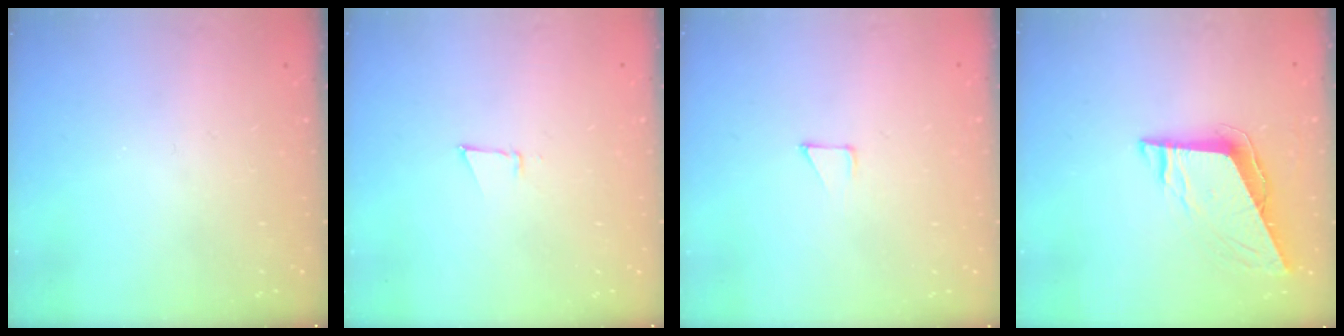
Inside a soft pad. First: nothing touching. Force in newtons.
{"total": 3.8, "press": 3.7, "slide": 0.6}
{"total": 2.8, "press": 2.8, "slide": 0.2}
{"total": 9.7, "press": 9.7, "slide": 1.2}